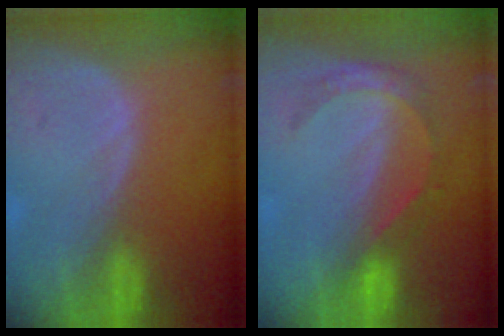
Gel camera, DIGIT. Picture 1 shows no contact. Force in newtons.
{"total": 5.6, "press": 4.8, "slide": 2.8}